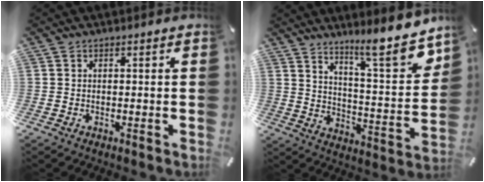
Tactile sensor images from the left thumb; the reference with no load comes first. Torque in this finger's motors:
{"motor_torque": [0.57, 0.00, 0.50, -0.68, 0.06]}